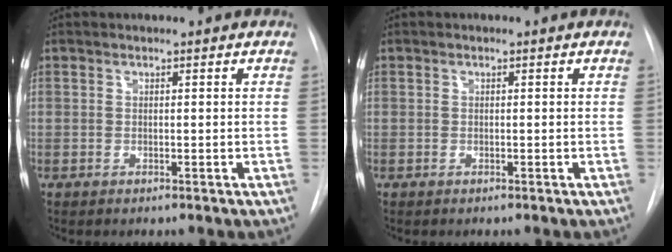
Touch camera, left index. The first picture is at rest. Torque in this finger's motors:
{"motor_torque": [0.00, 0.00, 0.00, 0.00]}